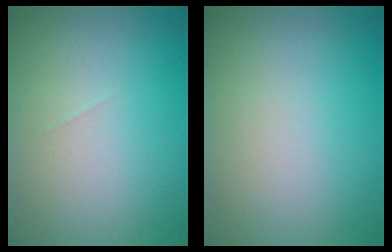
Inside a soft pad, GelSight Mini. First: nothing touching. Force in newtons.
{"total": 0.0}